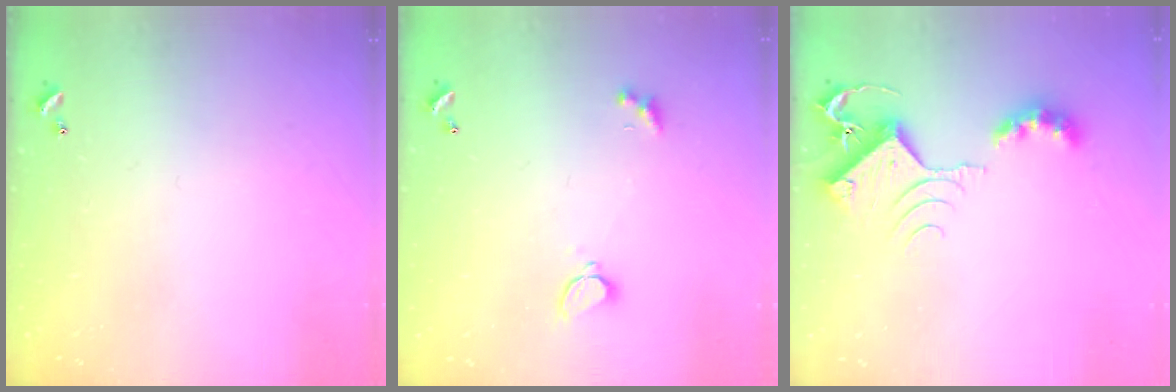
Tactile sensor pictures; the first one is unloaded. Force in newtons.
{"total": 1.7, "press": 1.6, "slide": 0.3}
{"total": 7.8, "press": 7.7, "slide": 0.5}